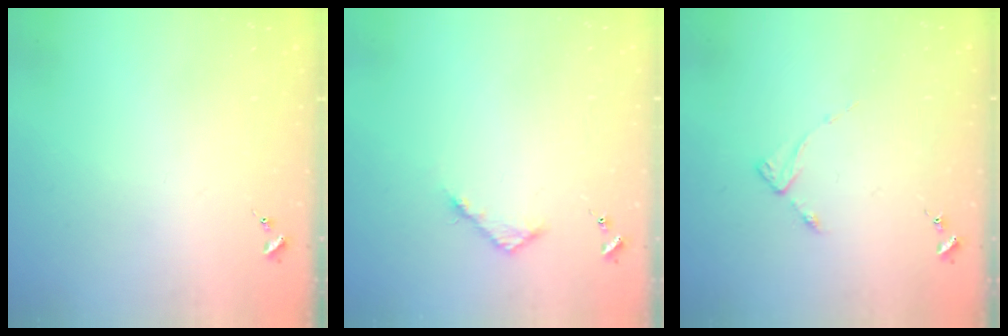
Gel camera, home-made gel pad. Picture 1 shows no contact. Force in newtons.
{"total": 4.6, "press": 4.6, "slide": 0.5}
{"total": 2.9, "press": 2.8, "slide": 0.4}